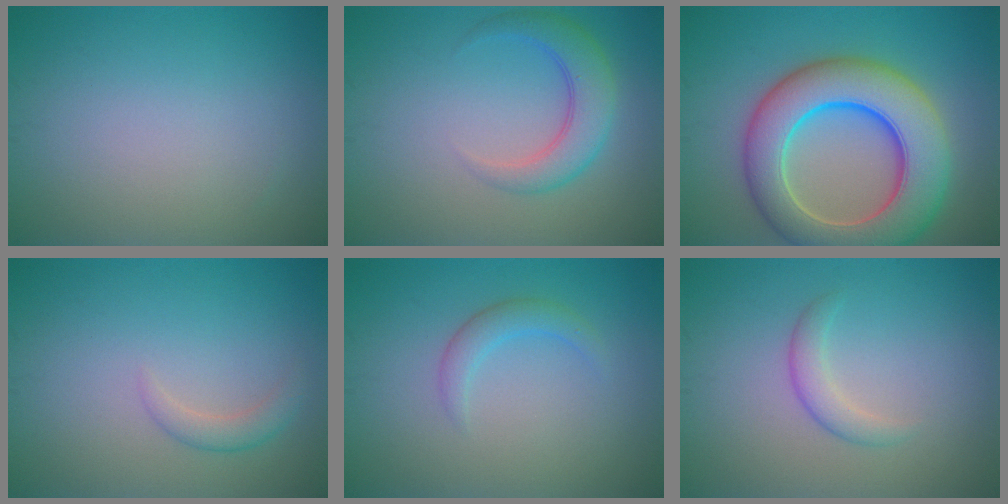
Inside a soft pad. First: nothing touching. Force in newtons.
{"total": 3.9, "press": 3.9, "slide": 0.1}
{"total": 11.4, "press": 11.4, "slide": 0.3}
{"total": 1.5, "press": 1.5, "slide": 0.1}
{"total": 1.8, "press": 1.8, "slide": 0.1}
{"total": 1.8, "press": 1.8, "slide": 0.1}